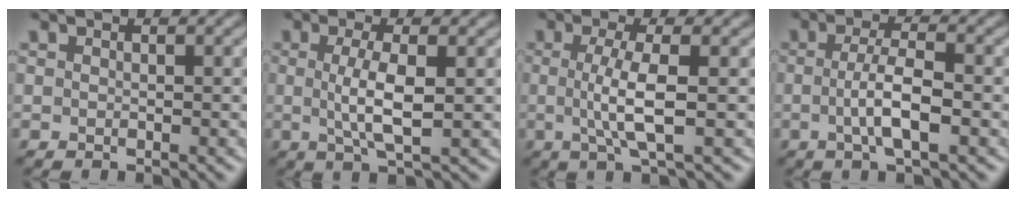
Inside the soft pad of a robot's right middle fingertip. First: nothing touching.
{"total": 3.9, "force": [-0.2, 0.9, 3.7], "torque": [-0.075, 0.000, 0.000]}
{"total": 4.3, "force": [-0.4, 1.0, 4.2], "torque": [-0.080, -0.002, -0.008]}
{"total": 4.0, "force": [-0.8, 1.0, 3.8], "torque": [-0.071, -0.001, -0.013]}